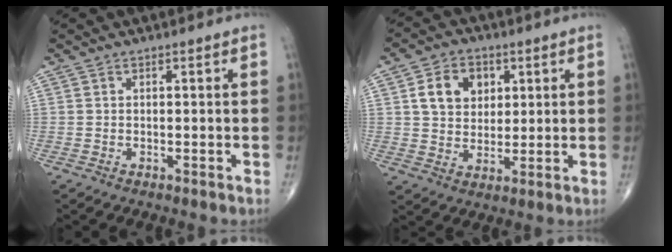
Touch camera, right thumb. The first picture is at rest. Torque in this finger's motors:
{"motor_torque": [1.12, 1.09, 0.27, -0.12, 0.24]}